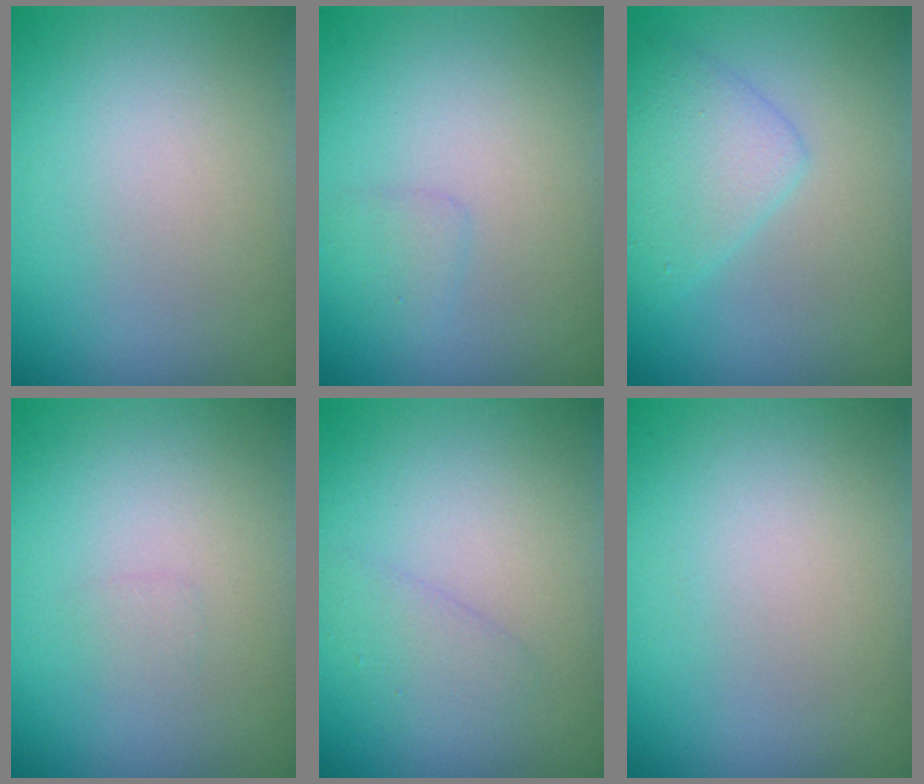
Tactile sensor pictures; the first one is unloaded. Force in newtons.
{"total": 0.9, "press": 0.9, "slide": 0.2}
{"total": 3.2, "press": 3.2, "slide": 0.1}
{"total": 0.6, "press": 0.6, "slide": 0.0}
{"total": 1.6, "press": 1.6, "slide": 0.1}
{"total": 0.0}